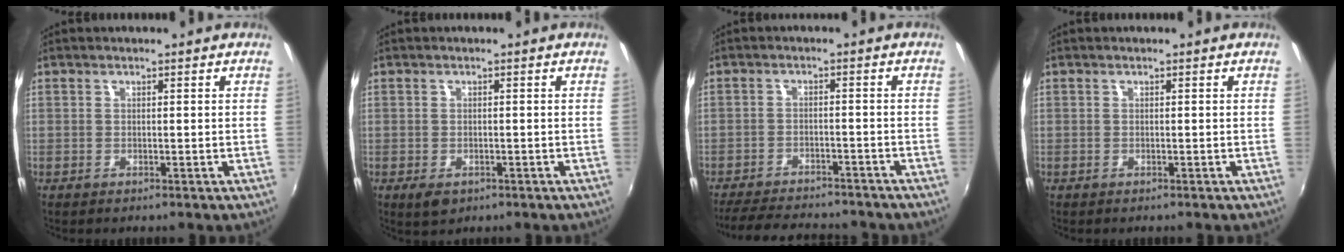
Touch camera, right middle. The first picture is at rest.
{"total": 3.1, "force": [-1.5, 1.9, 1.8], "torque": [-0.034, -0.010, -0.022]}
{"total": 15.0, "force": [-13.1, 4.0, 6.3], "torque": [-0.133, -0.020, -0.184]}
{"total": 0.0}